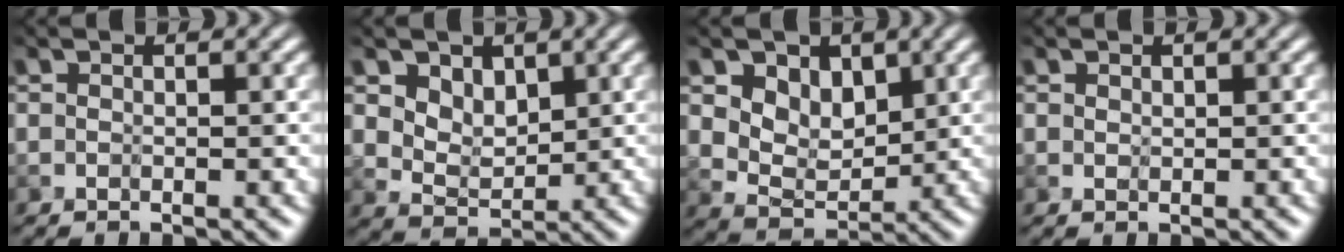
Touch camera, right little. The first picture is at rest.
{"total": 2.5, "force": [2.1, 1.3, 0.6], "torque": [-0.015, -0.008, 0.034]}
{"total": 3.4, "force": [2.6, 1.9, 1.2], "torque": [-0.026, -0.008, 0.042]}
{"total": 1.2, "force": [1.1, 0.5, 0.3], "torque": [-0.002, 0.003, 0.021]}